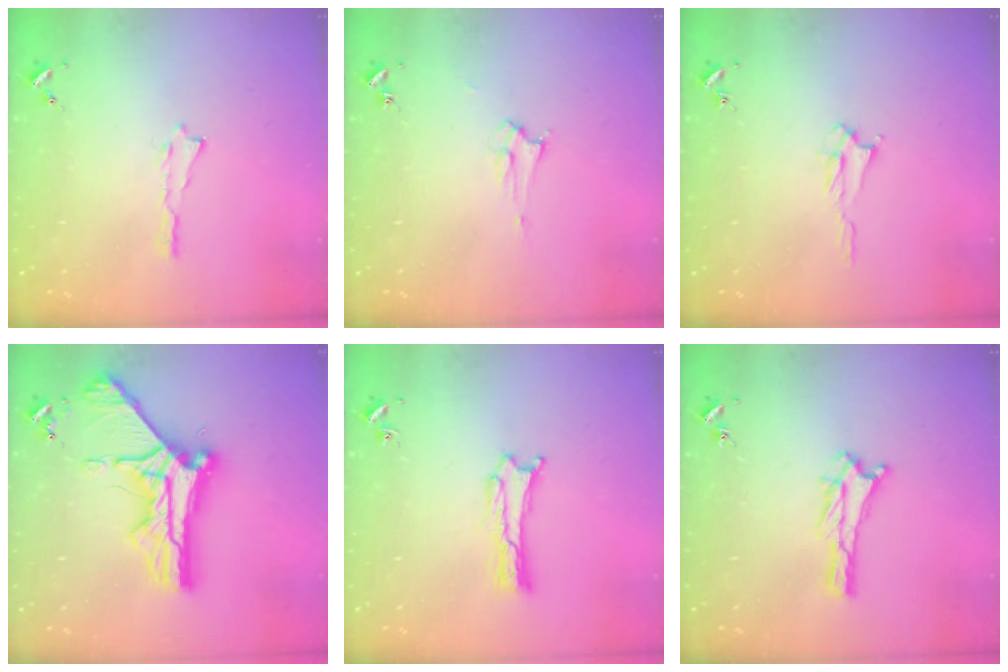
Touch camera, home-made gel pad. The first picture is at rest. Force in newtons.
{"total": 2.1, "press": 2.1, "slide": 0.2}
{"total": 2.1, "press": 2.0, "slide": 0.3}
{"total": 11.1, "press": 11.1, "slide": 1.3}
{"total": 0.9, "press": 0.9, "slide": 0.0}
{"total": 3.2, "press": 3.1, "slide": 0.3}